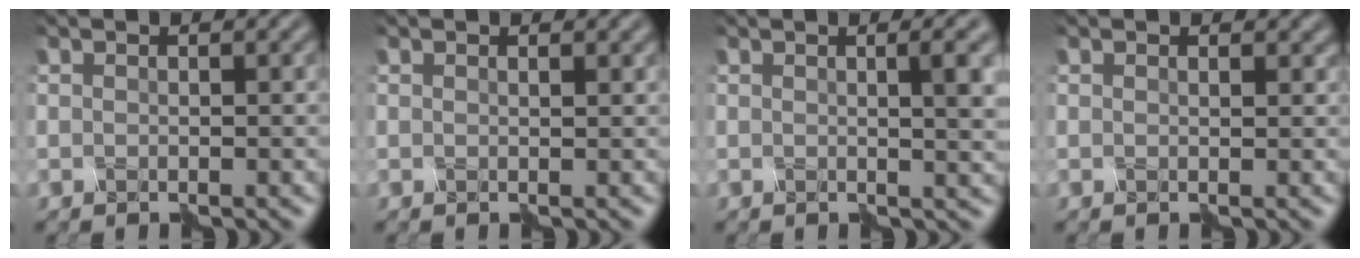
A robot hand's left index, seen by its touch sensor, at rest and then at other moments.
{"total": 0.6, "force": [0.6, 0.1, 0.0], "torque": [0.003, -0.003, 0.007]}
{"total": 3.9, "force": [0.6, 1.2, 3.7], "torque": [-0.034, 0.006, 0.004]}
{"total": 1.0, "force": [0.7, 0.7, 0.3], "torque": [0.001, -0.001, 0.009]}